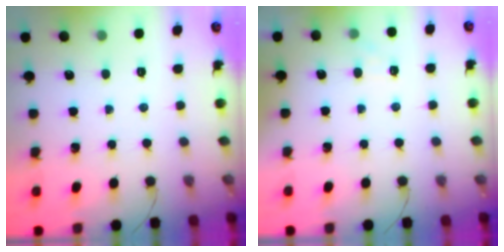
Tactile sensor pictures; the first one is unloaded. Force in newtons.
{"total": 4.7, "press": 4.4, "slide": 1.5}